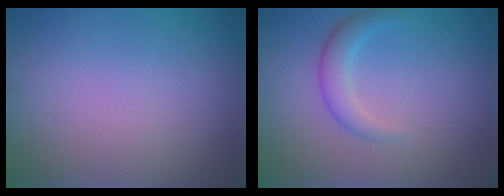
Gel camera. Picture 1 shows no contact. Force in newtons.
{"total": 2.3, "press": 2.3, "slide": 0.1}